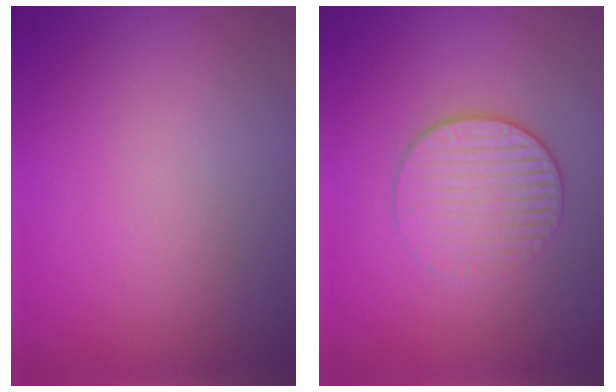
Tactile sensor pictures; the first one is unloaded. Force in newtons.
{"total": 3.0, "press": 2.7, "slide": 1.3}